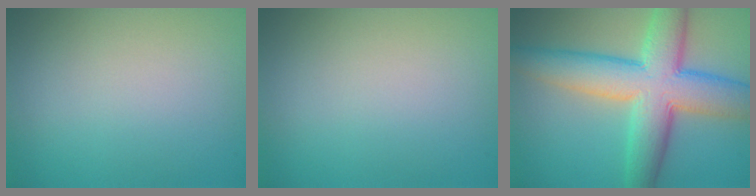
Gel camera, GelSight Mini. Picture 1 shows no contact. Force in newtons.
{"total": 0.0}
{"total": 10.1, "press": 10.1, "slide": 0.2}